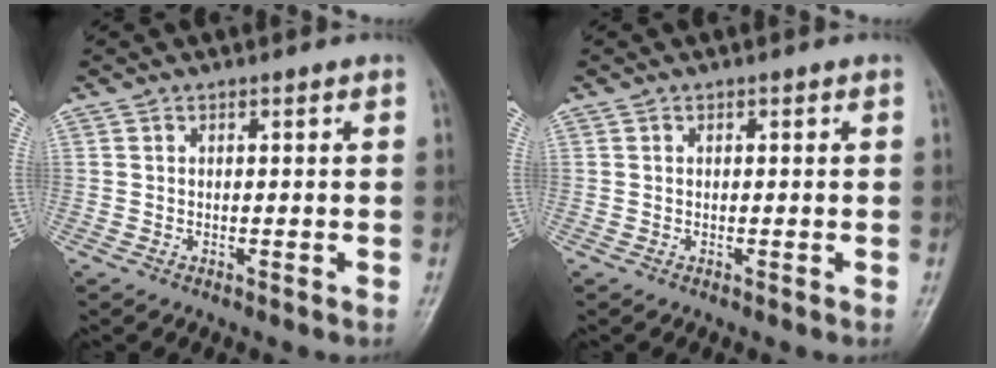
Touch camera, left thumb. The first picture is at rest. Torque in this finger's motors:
{"motor_torque": [-0.07, 0.07, -0.07, 0.07, 0.00]}